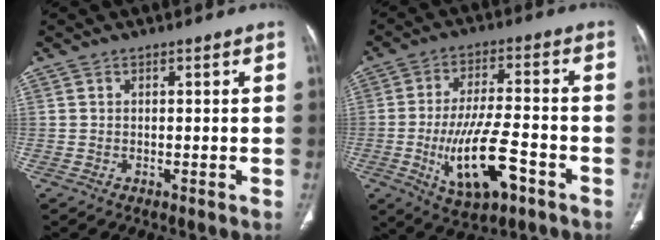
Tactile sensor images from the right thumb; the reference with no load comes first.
{"total": 14.1, "force": [-5.3, 5.5, 11.9], "torque": [-0.210, 0.023, -0.081]}